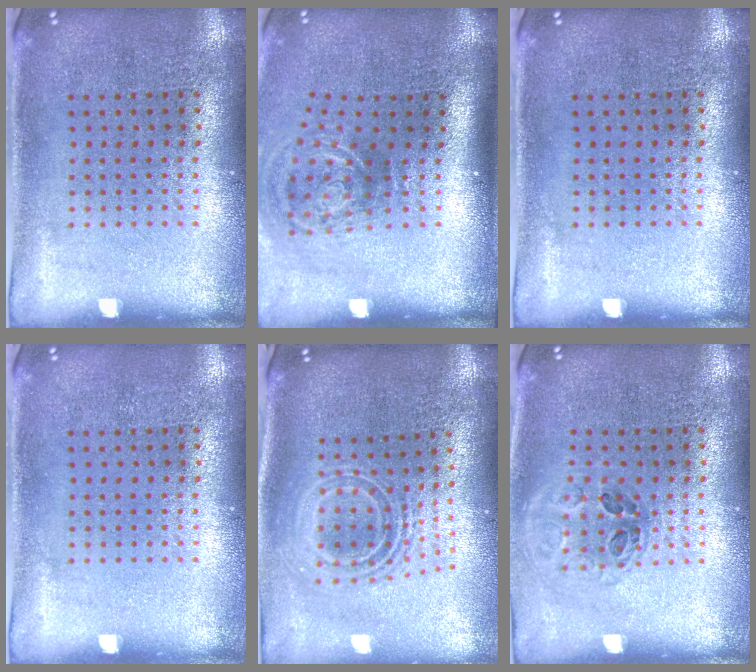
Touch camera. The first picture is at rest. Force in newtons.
{"total": 2.1, "press": 1.2, "slide": 1.7}
{"total": 0.0}
{"total": 0.0}
{"total": 2.1, "press": 1.6, "slide": 1.4}
{"total": 1.0, "press": 1.0, "slide": 0.3}